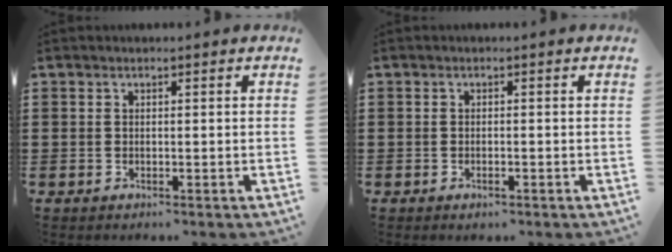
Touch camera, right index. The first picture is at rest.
{"total": 0.7, "force": [-0.5, 0.1, 0.6], "torque": [-0.012, -0.006, -0.007]}